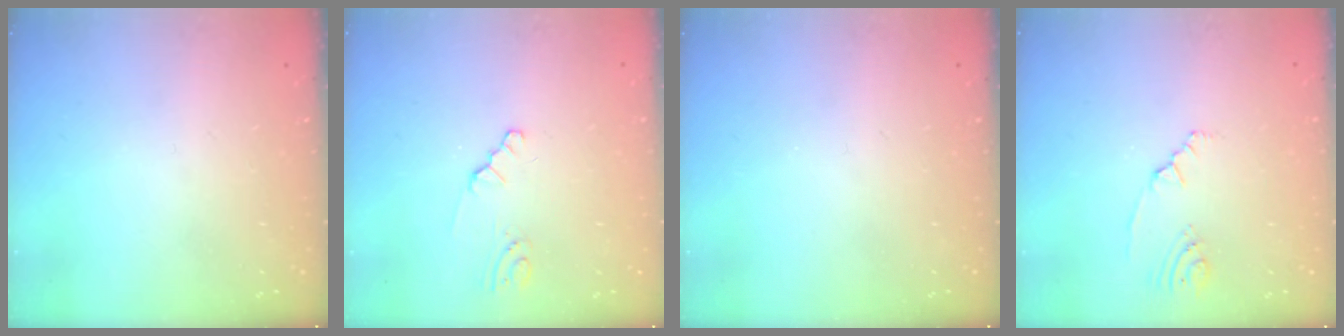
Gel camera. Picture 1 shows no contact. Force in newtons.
{"total": 0.9, "press": 0.8, "slide": 0.2}
{"total": 0.0}
{"total": 2.2, "press": 2.1, "slide": 0.8}